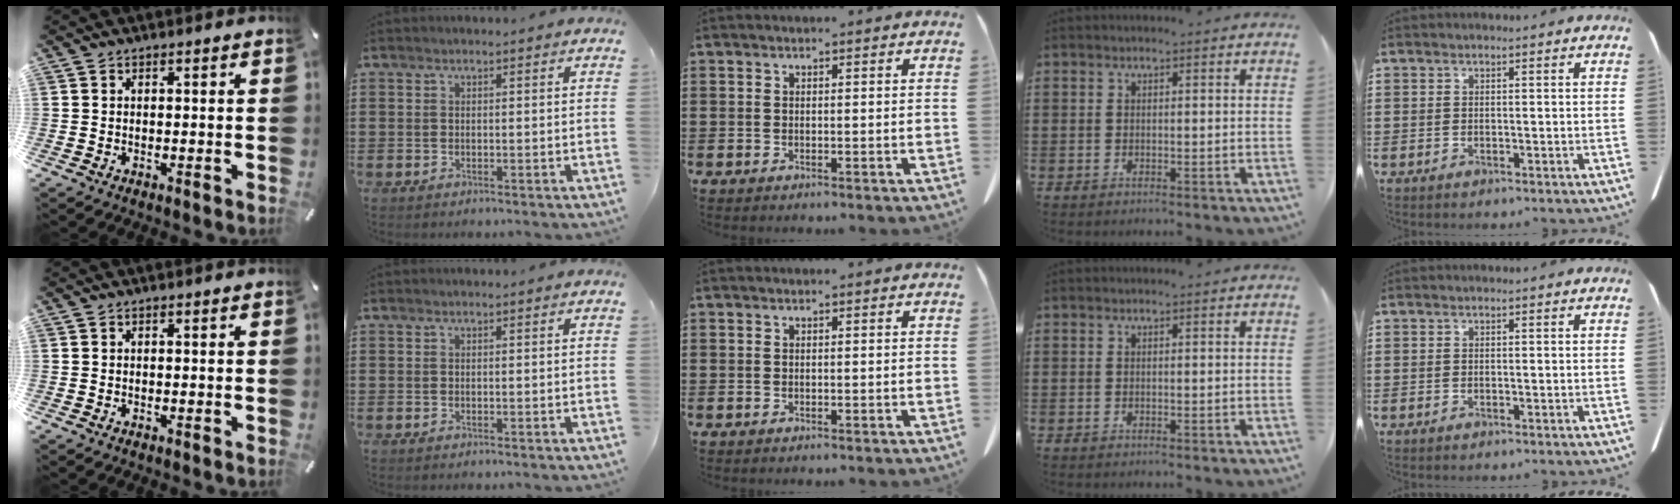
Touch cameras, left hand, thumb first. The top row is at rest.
{}